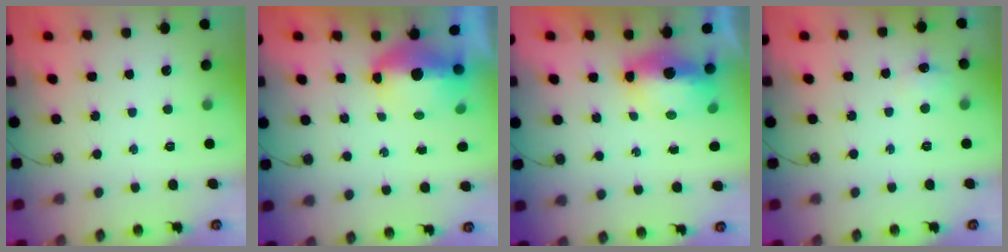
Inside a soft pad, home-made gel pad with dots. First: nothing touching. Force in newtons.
{"total": 7.0, "press": 6.9, "slide": 1.2}
{"total": 8.0, "press": 7.9, "slide": 1.3}
{"total": 6.4, "press": 6.2, "slide": 1.7}